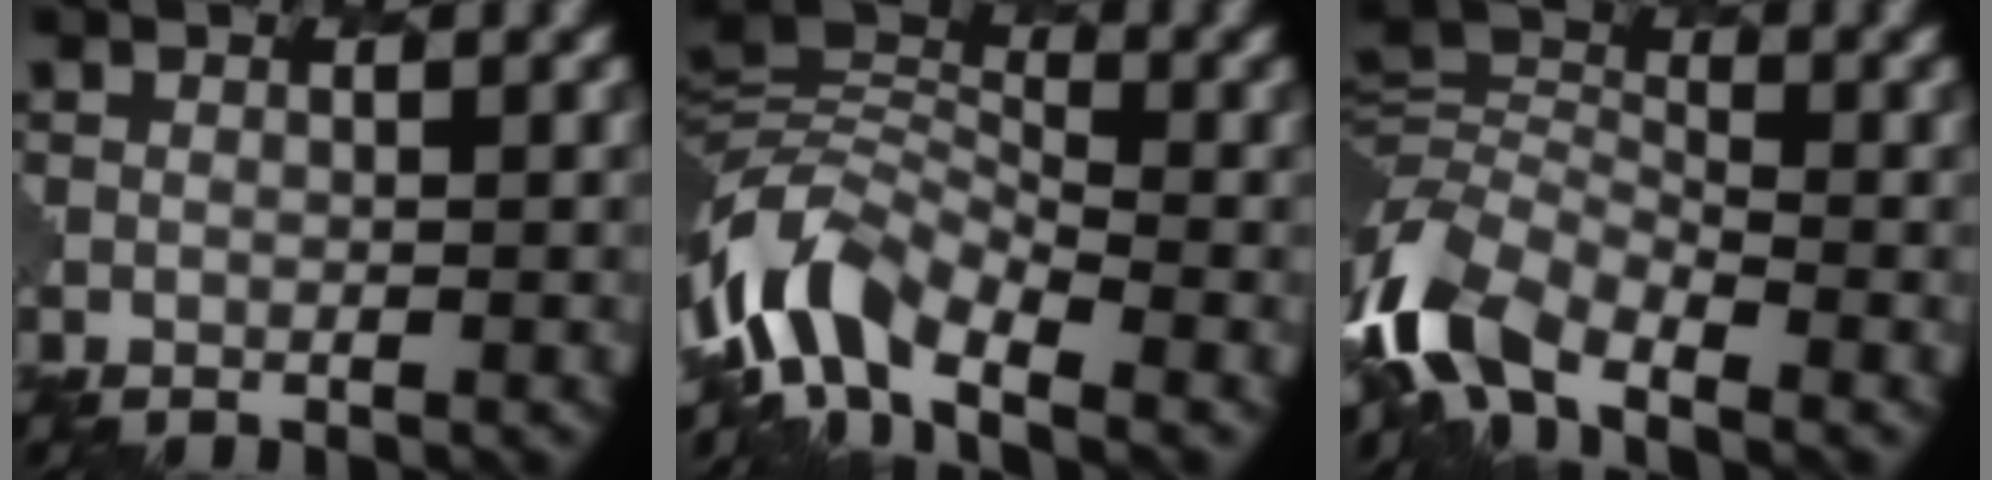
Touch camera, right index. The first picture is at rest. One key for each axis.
{"total": 7.9, "fx": -4.4, "fy": 4.0, "fz": 5.2, "tx": -0.092, "ty": 0.006, "tz": -0.100}
{"total": 7.8, "fx": -4.5, "fy": 4.0, "fz": 5.0, "tx": -0.101, "ty": 0.001, "tz": -0.104}